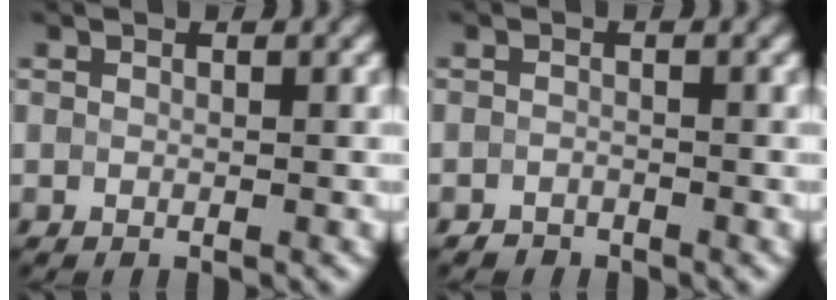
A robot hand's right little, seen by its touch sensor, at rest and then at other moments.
{"total": 1.0, "force": [-0.9, 0.4, -0.1], "torque": [0.004, 0.004, -0.017]}